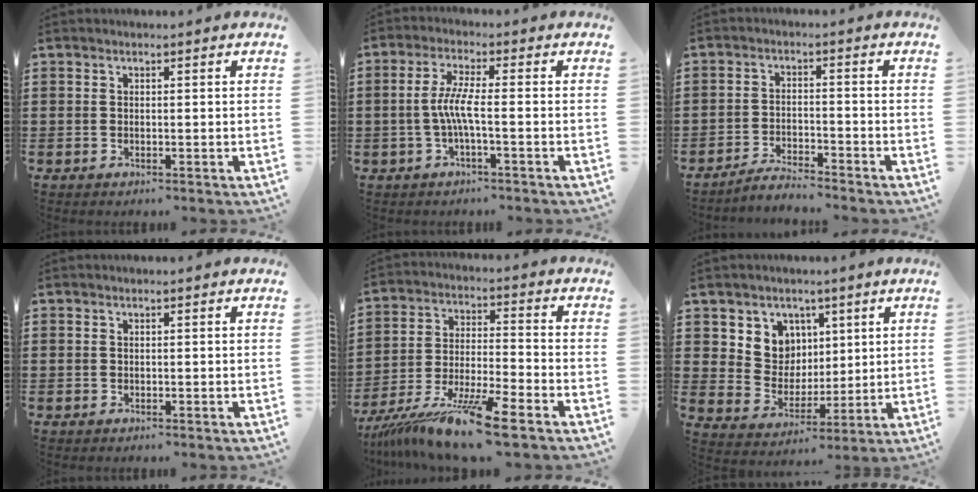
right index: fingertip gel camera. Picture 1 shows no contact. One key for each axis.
{"total": 5.0, "fx": -1.1, "fy": 0.5, "fz": 4.8, "tx": -0.110, "ty": -0.007, "tz": -0.030}
{"total": 3.2, "fx": -3.2, "fy": 0.0, "fz": 0.4, "tx": -0.011, "ty": 0.006, "tz": -0.066}
{"total": 0.0}
{"total": 13.4, "fx": -10.2, "fy": 1.0, "fz": 8.5, "tx": -0.155, "ty": 0.013, "tz": -0.183}
{"total": 7.2, "fx": 3.6, "fy": 6.2, "fz": 1.0, "tx": -0.052, "ty": -0.009, "tz": 0.069}